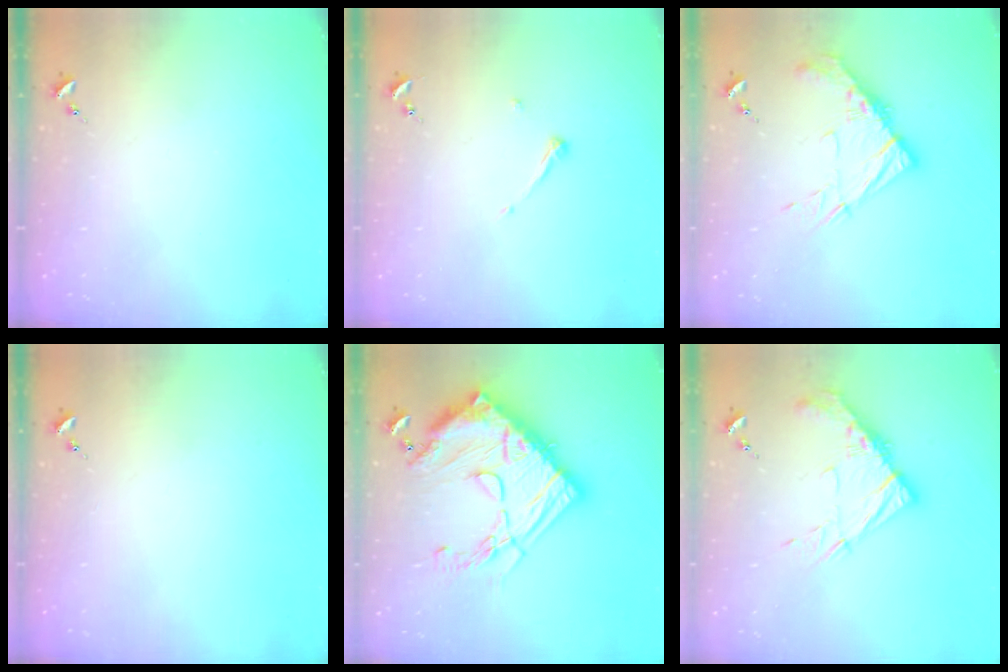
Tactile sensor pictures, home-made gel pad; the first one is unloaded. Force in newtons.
{"total": 5.3, "press": 5.3, "slide": 0.4}
{"total": 13.1, "press": 13.1, "slide": 1.5}
{"total": 0.0}
{"total": 29.9, "press": 29.8, "slide": 2.4}
{"total": 13.1, "press": 13.1, "slide": 1.5}